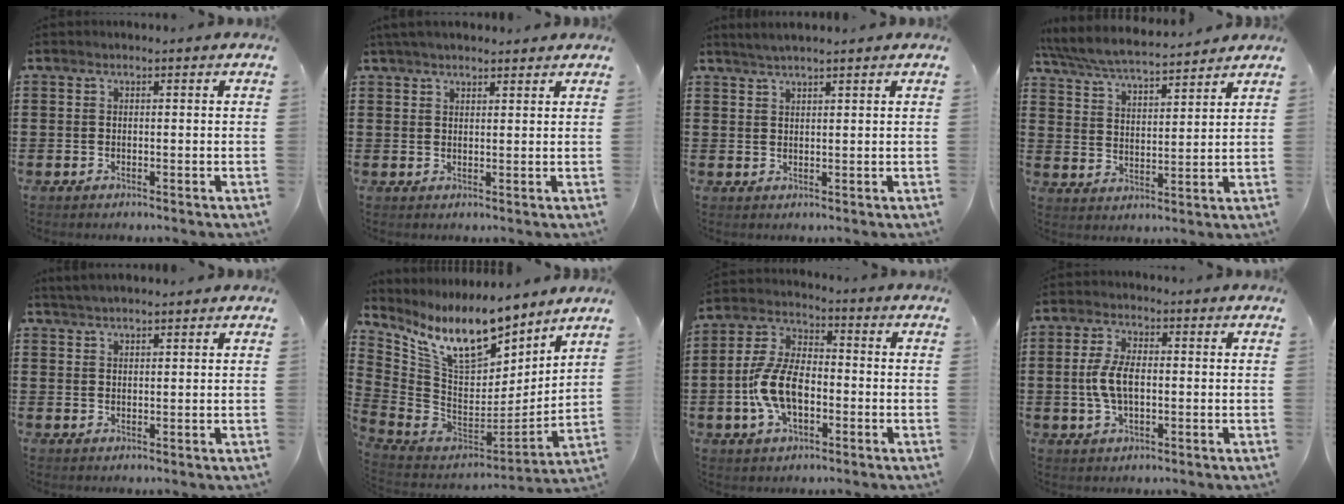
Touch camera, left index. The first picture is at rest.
{"total": 2.8, "force": [2.5, 0.6, 1.0], "torque": [-0.026, 0.002, 0.048]}
{"total": 1.8, "force": [1.7, -0.1, 0.7], "torque": [-0.015, 0.001, 0.031]}
{"total": 6.3, "force": [5.9, 0.4, 2.0], "torque": [-0.063, -0.031, 0.104]}
{"total": 2.0, "force": [1.9, 0.1, 0.5], "torque": [-0.013, 0.004, 0.037]}
{"total": 13.9, "force": [9.6, 5.0, 8.7], "torque": [-0.195, -0.061, 0.168]}
{"total": 10.0, "force": [-2.3, 5.4, 8.1], "torque": [-0.193, 0.000, -0.048]}
{"total": 6.0, "force": [-0.2, 2.8, 5.3], "torque": [-0.120, 0.000, -0.010]}